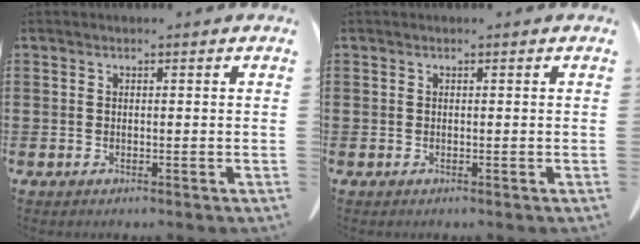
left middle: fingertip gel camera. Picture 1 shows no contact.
{"total": 0.0}